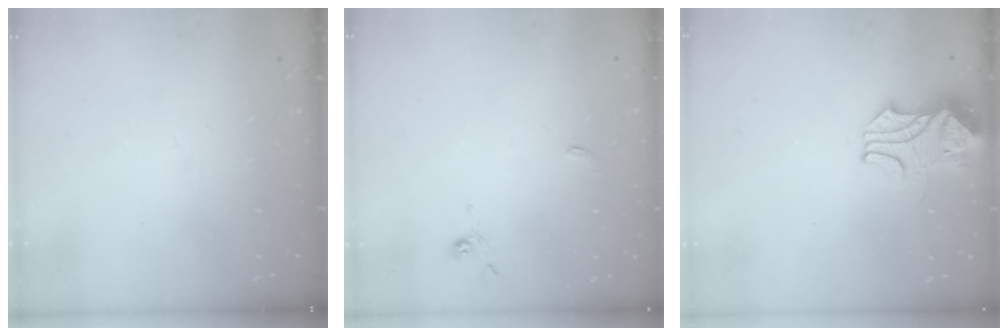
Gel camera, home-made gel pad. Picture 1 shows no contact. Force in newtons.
{"total": 0.7, "press": 0.5, "slide": 0.5}
{"total": 2.6, "press": 2.4, "slide": 1.0}